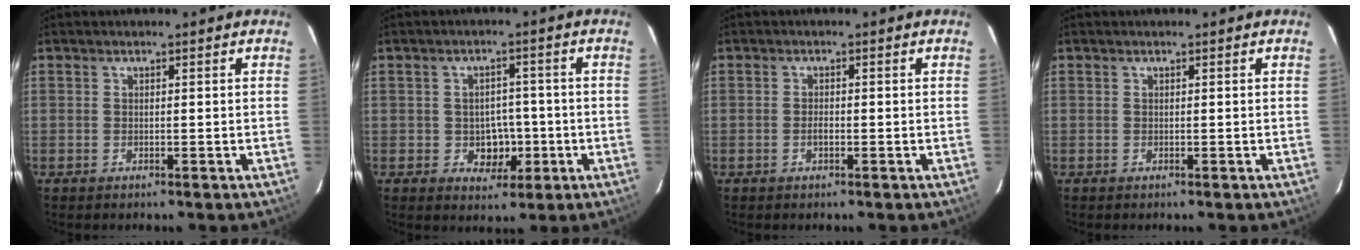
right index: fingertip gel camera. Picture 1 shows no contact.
{"total": 5.1, "force": [-1.3, 4.5, 2.2], "torque": [-0.045, 0.013, -0.002]}
{"total": 1.1, "force": [-0.5, 0.6, 0.9], "torque": [-0.017, 0.003, -0.008]}
{"total": 0.0}